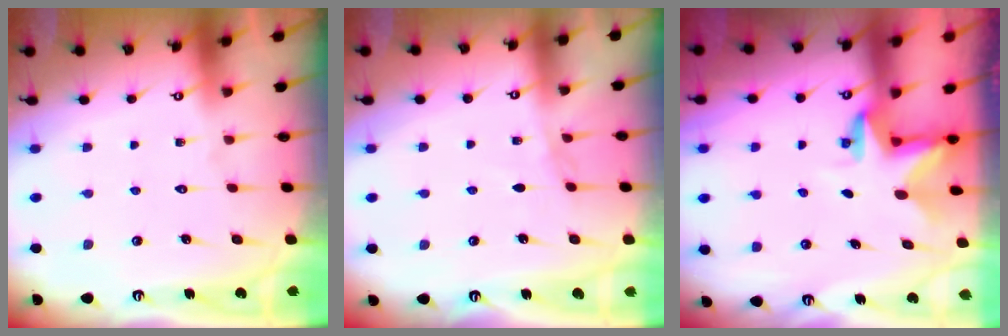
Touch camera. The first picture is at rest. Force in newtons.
{"total": 4.6, "press": 4.5, "slide": 0.7}
{"total": 2.8, "press": 2.8, "slide": 0.1}